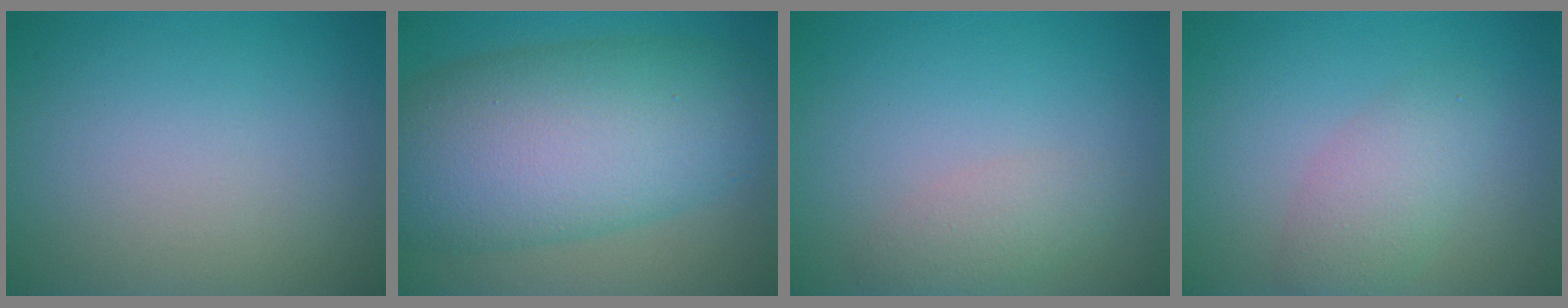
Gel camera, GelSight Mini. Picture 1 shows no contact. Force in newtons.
{"total": 13.0, "press": 13.0, "slide": 0.1}
{"total": 2.0, "press": 2.0, "slide": 0.0}
{"total": 3.1, "press": 3.1, "slide": 0.1}